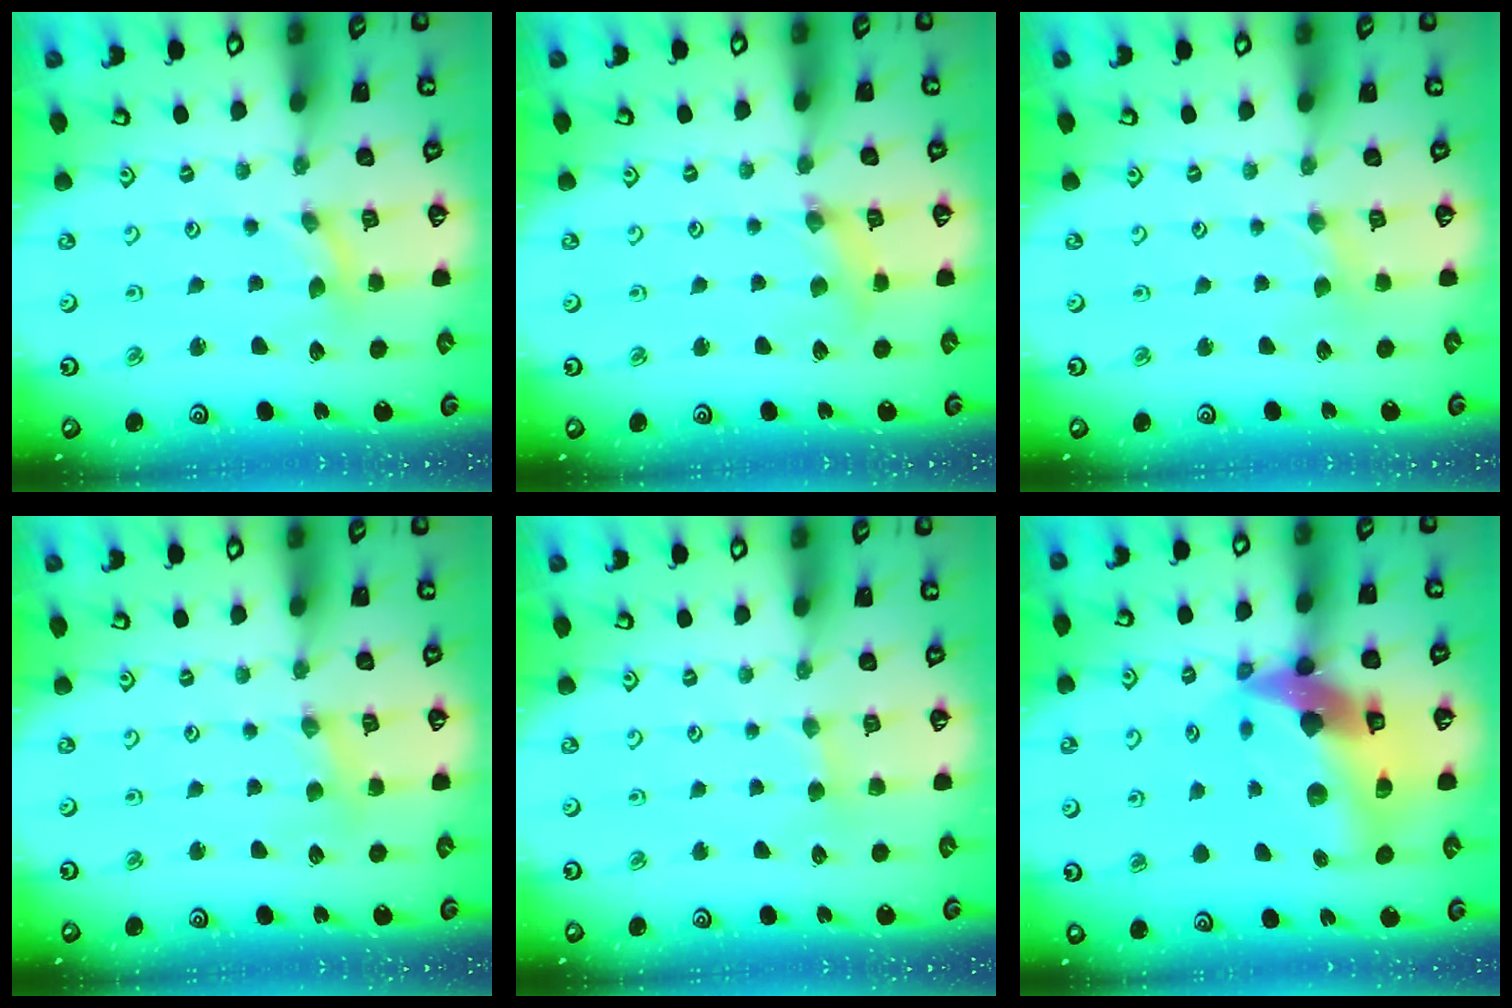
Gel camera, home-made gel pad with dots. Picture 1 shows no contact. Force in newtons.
{"total": 2.4, "press": 2.3, "slide": 0.4}
{"total": 1.1, "press": 1.1, "slide": 0.4}
{"total": 2.0, "press": 1.9, "slide": 0.4}
{"total": 2.1, "press": 2.0, "slide": 0.3}
{"total": 19.8, "press": 19.6, "slide": 2.8}